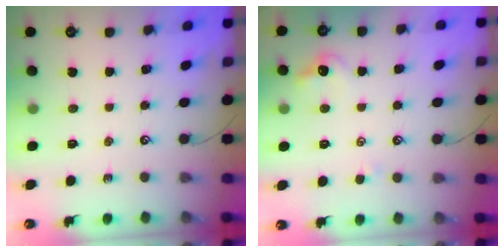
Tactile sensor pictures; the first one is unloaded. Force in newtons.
{"total": 2.3, "press": 2.3, "slide": 0.4}